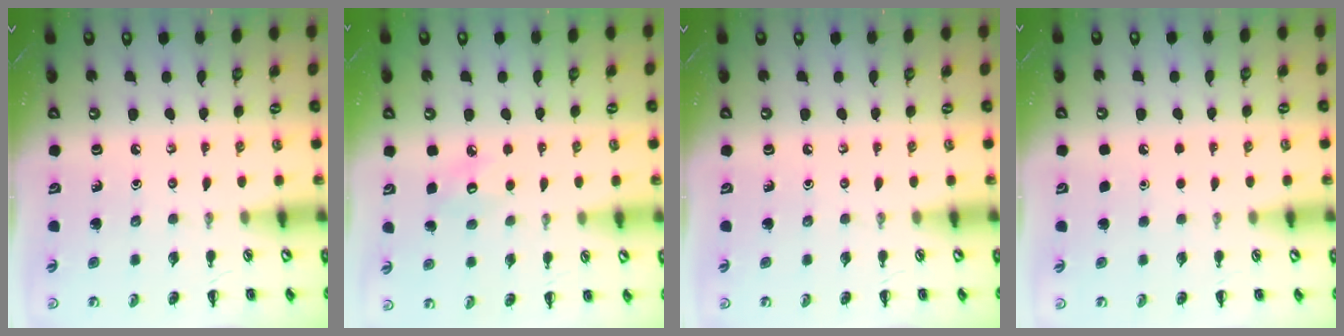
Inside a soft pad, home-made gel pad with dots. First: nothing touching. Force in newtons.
{"total": 7.3, "press": 7.1, "slide": 1.7}
{"total": 0.0}
{"total": 1.7, "press": 1.7, "slide": 0.1}